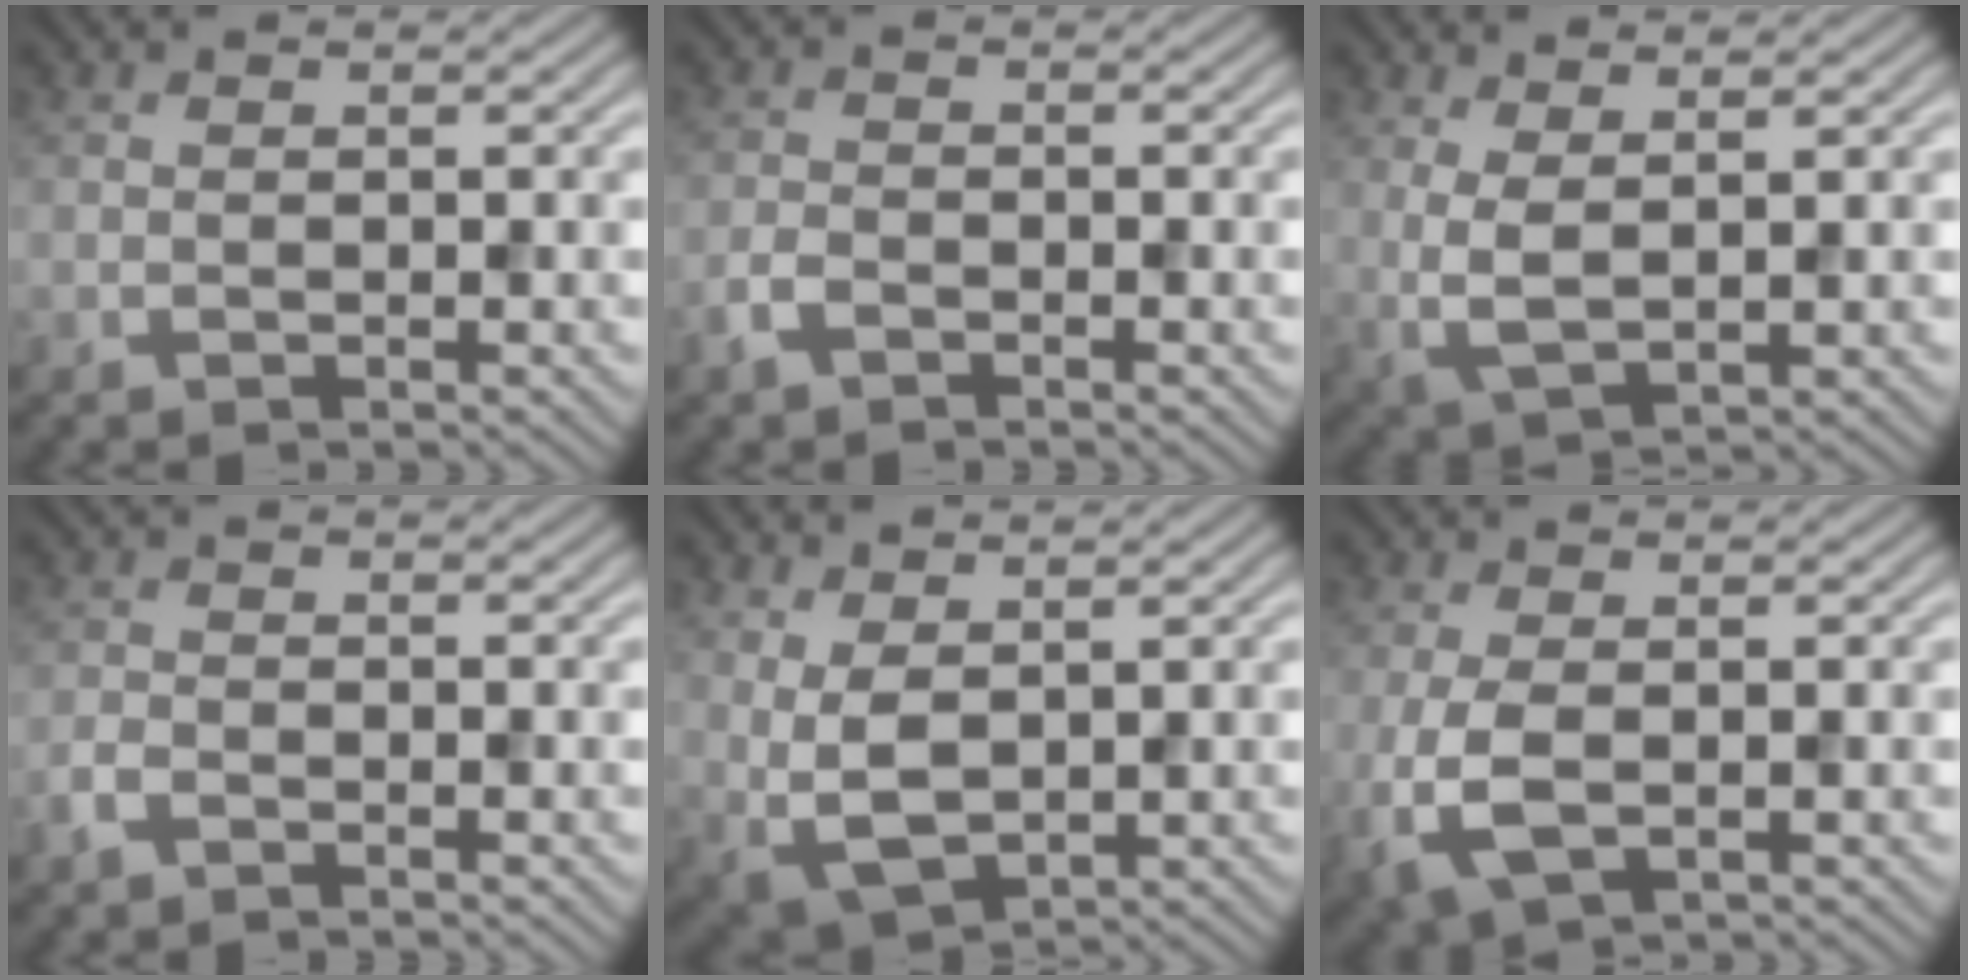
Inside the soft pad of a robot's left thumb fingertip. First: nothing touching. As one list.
[{"total": 2.0, "force": [-1.4, 0.9, 1.1], "torque": [-0.026, -0.001, -0.036]}, {"total": 3.6, "force": [1.7, 1.1, 3.1], "torque": [-0.075, -0.001, 0.036]}, {"total": 1.9, "force": [-1.4, 0.8, 1.0], "torque": [-0.023, -0.001, -0.036]}, {"total": 5.2, "force": [1.7, 2.7, 4.1], "torque": [-0.108, -0.004, 0.037]}, {"total": 5.0, "force": [-0.9, 2.6, 4.2], "torque": [-0.113, -0.011, -0.017]}]